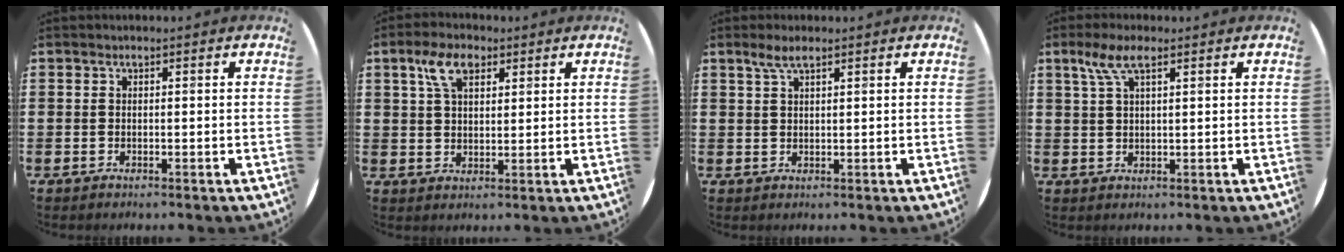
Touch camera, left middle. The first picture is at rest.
{"total": 5.5, "force": [3.1, 2.9, 3.4], "torque": [-0.070, 0.009, 0.054]}
{"total": 2.6, "force": [1.8, 0.6, 1.8], "torque": [-0.037, 0.005, 0.031]}
{"total": 4.4, "force": [2.5, 1.2, 3.4], "torque": [-0.073, 0.008, 0.043]}